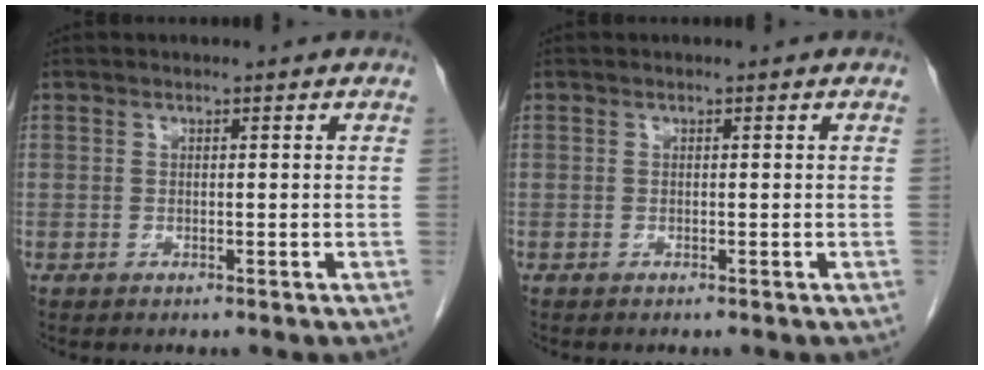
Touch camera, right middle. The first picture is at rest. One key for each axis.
{"total": 0.0}